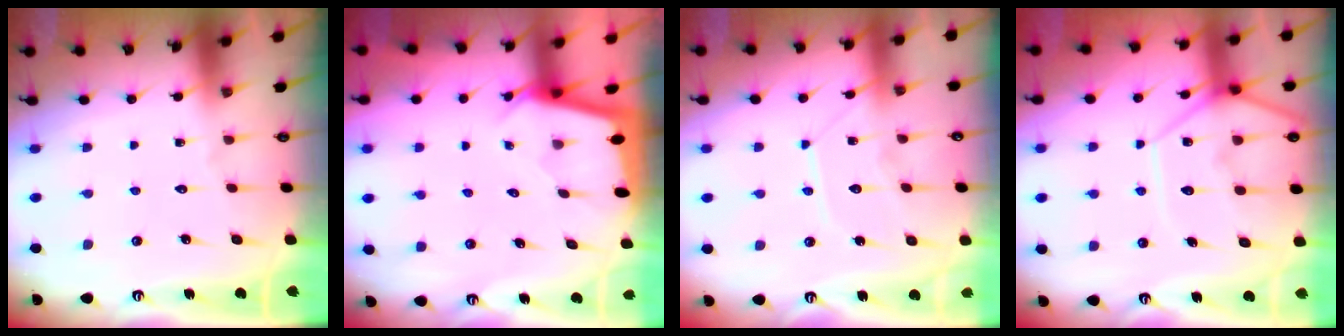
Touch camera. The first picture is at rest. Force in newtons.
{"total": 2.3, "press": 2.3, "slide": 0.1}
{"total": 8.7, "press": 8.7, "slide": 0.5}
{"total": 10.6, "press": 10.5, "slide": 1.2}